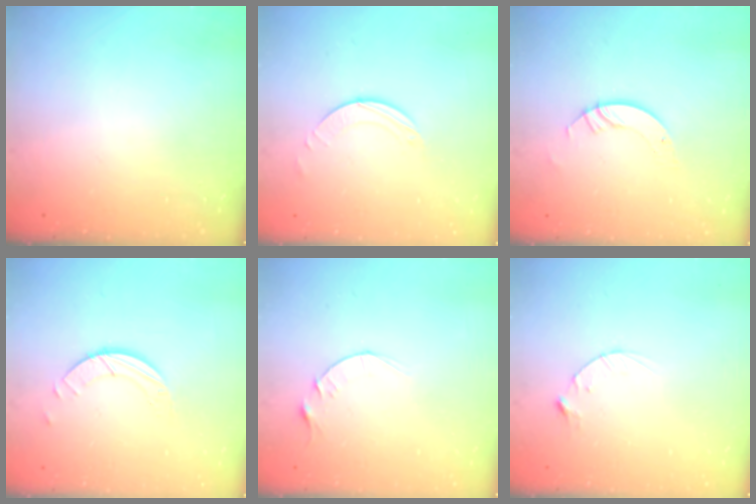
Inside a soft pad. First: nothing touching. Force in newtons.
{"total": 2.0, "press": 2.0, "slide": 0.2}
{"total": 4.4, "press": 4.4, "slide": 0.1}
{"total": 3.2, "press": 3.2, "slide": 0.3}
{"total": 3.9, "press": 3.9, "slide": 0.5}
{"total": 2.8, "press": 2.8, "slide": 0.4}